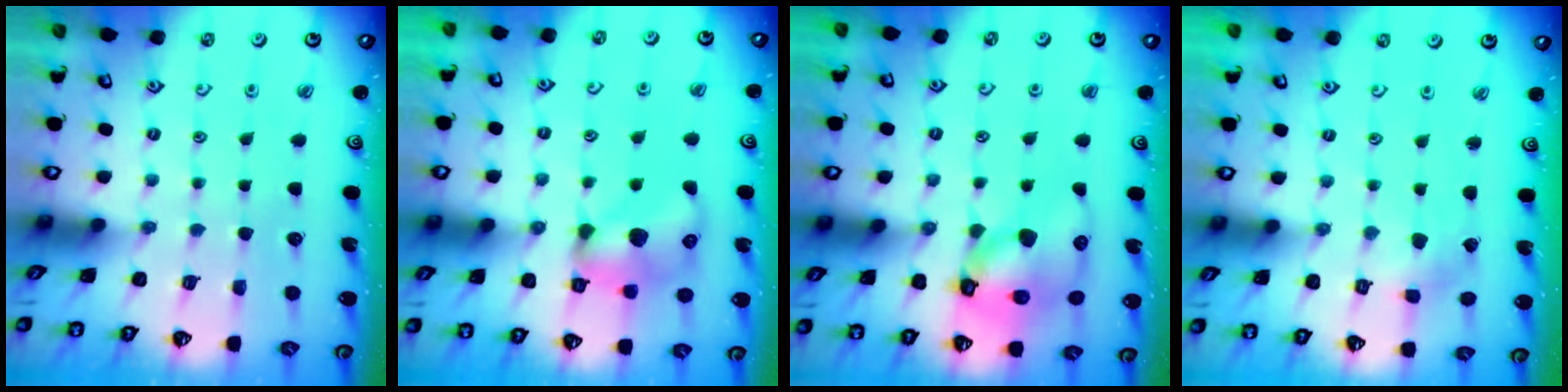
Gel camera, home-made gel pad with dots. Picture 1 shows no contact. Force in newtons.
{"total": 13.3, "press": 13.3, "slide": 0.9}
{"total": 14.0, "press": 13.8, "slide": 2.1}
{"total": 2.2, "press": 2.2, "slide": 0.1}